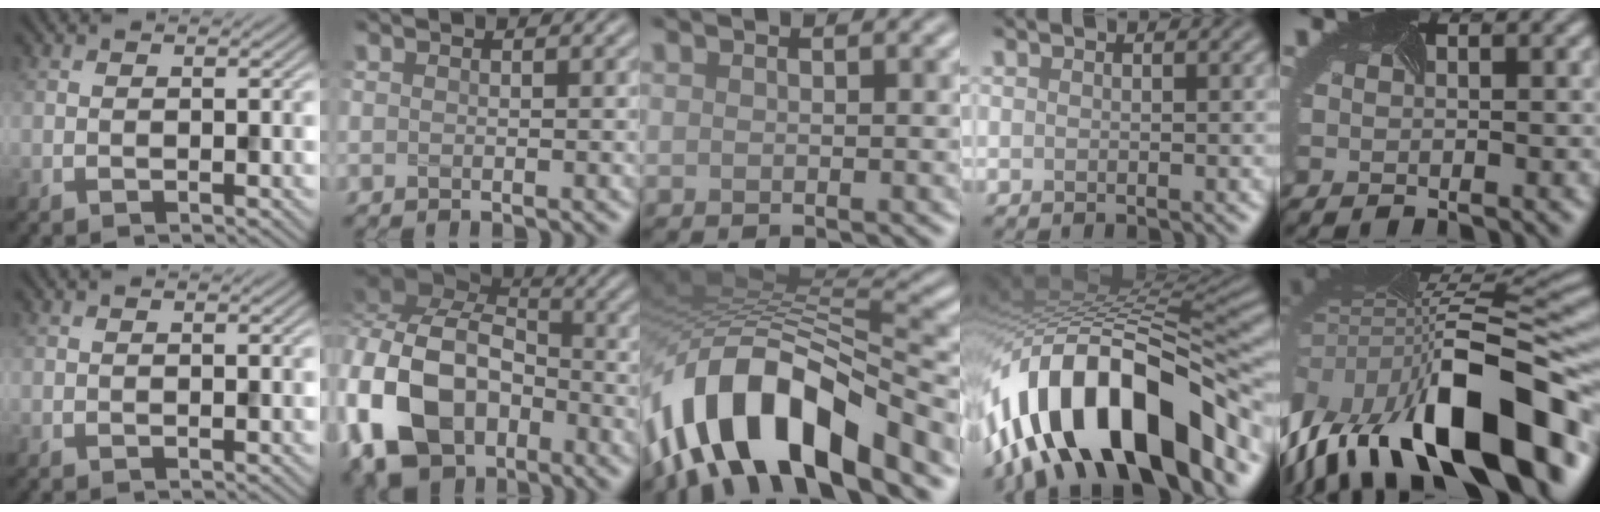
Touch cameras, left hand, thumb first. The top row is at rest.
{"index": {"total": 14.3, "force": [-5.7, 9.9, 8.6], "torque": [-0.205, -0.013, -0.108]}, "middle": {"total": 12.7, "force": [-6.5, 5.4, 9.5], "torque": [-0.152, 0.011, -0.115]}, "ring": {"total": 16.3, "force": [-8.0, 7.2, 12.2], "torque": [-0.203, 0.026, -0.148]}, "little": {"total": 18.5, "force": [-7.5, 8.1, 14.9], "torque": [-0.266, -0.032, -0.113]}}